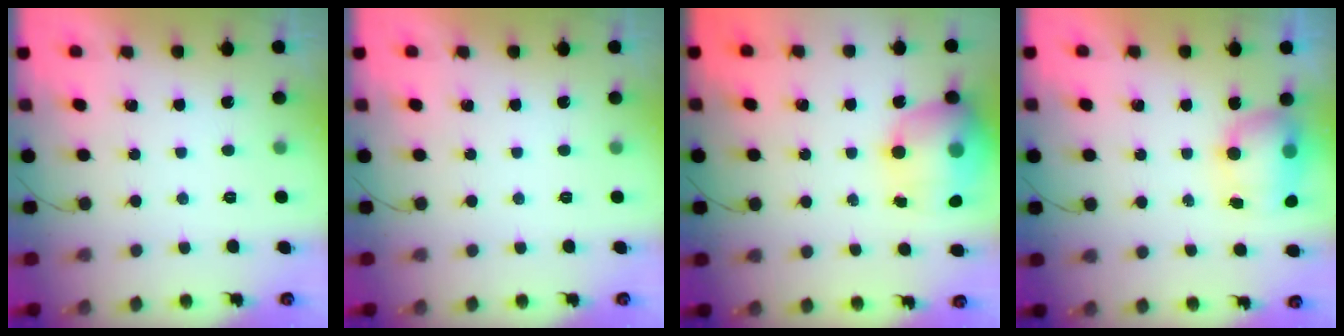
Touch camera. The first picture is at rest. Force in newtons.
{"total": 0.0}
{"total": 17.2, "press": 16.7, "slide": 4.1}
{"total": 8.9, "press": 8.4, "slide": 3.0}